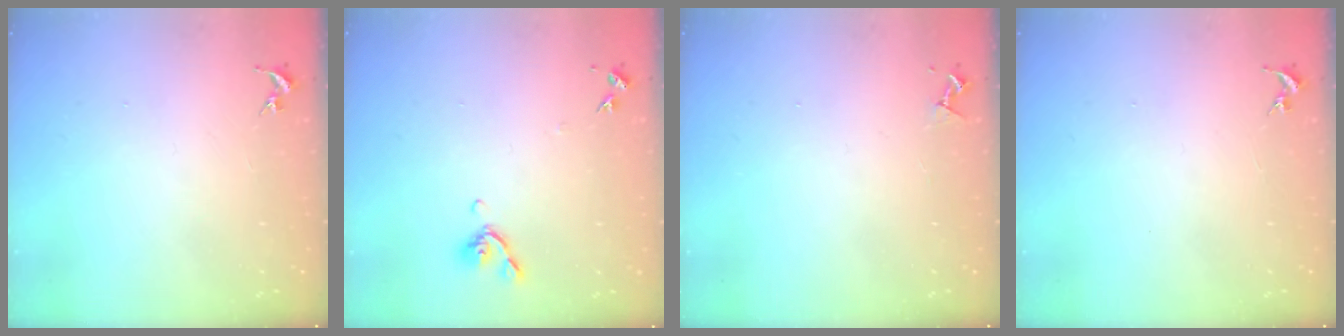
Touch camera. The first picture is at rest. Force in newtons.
{"total": 6.9, "press": 6.7, "slide": 1.5}
{"total": 3.5, "press": 3.5, "slide": 0.6}
{"total": 0.0}